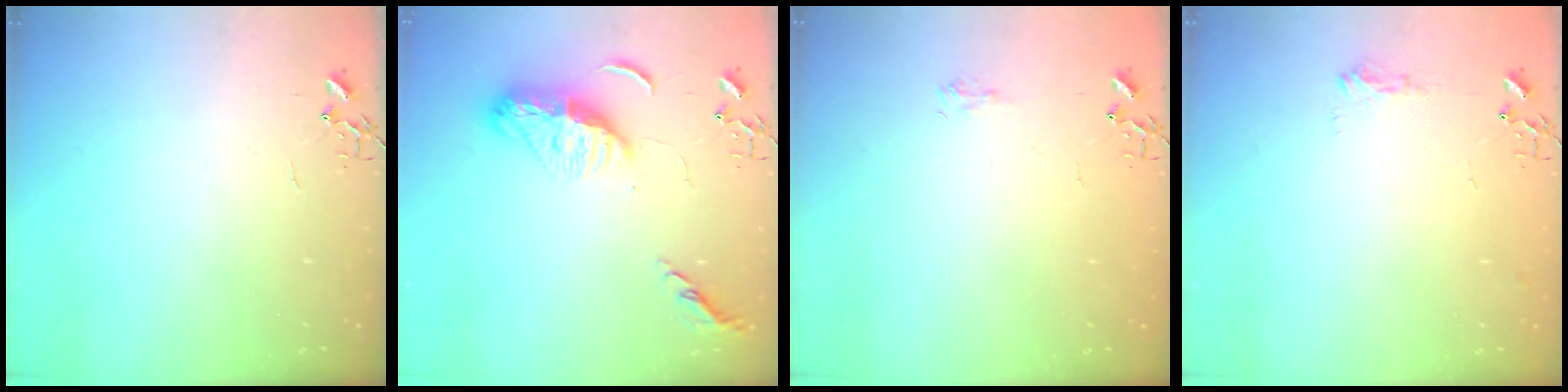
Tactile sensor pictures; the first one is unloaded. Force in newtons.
{"total": 12.4, "press": 12.3, "slide": 0.8}
{"total": 6.9, "press": 6.8, "slide": 0.8}
{"total": 8.2, "press": 8.2, "slide": 0.9}